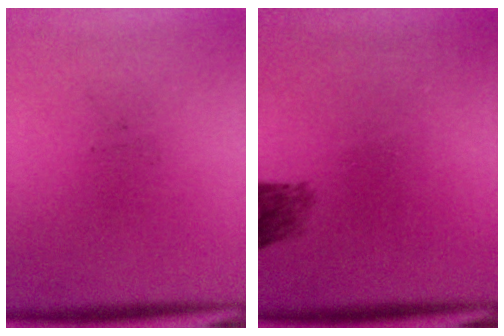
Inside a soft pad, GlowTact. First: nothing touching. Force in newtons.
{"total": 2.2}